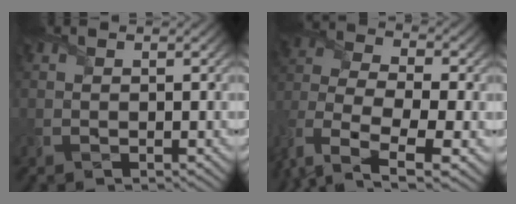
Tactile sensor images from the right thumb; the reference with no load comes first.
{"total": 10.1, "force": [-4.9, 5.8, 6.7], "torque": [-0.191, -0.014, -0.089]}